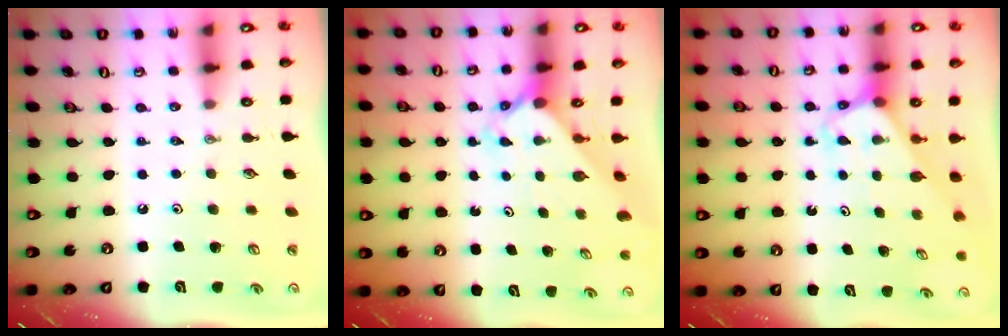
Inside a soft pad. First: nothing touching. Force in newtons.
{"total": 2.4, "press": 2.4, "slide": 0.2}
{"total": 3.0, "press": 3.0, "slide": 0.2}